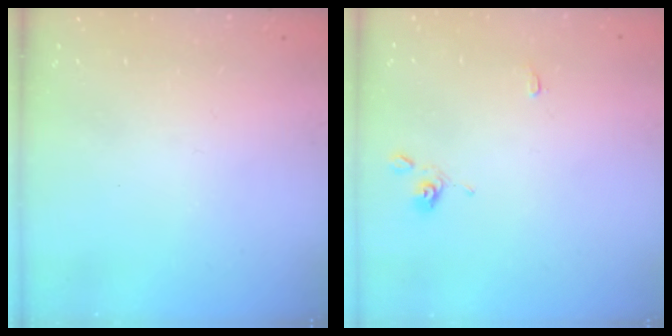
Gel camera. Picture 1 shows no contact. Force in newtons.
{"total": 0.0}